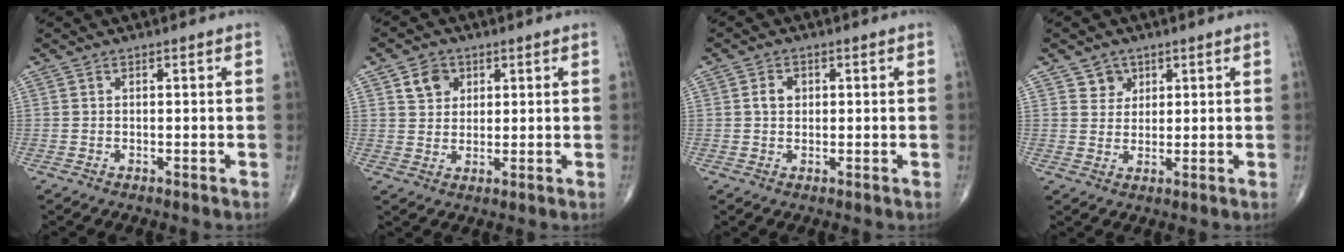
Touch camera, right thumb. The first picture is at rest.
{"total": 5.1, "force": [2.2, 4.1, 2.0], "torque": [-0.013, -0.009, 0.038]}
{"total": 2.7, "force": [0.5, 2.1, 1.6], "torque": [-0.022, 0.005, 0.008]}
{"total": 3.5, "force": [1.9, 2.9, 0.5], "torque": [0.011, -0.012, 0.032]}